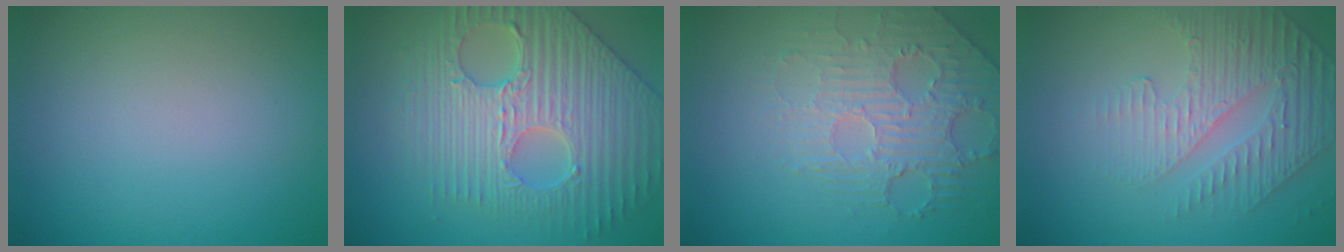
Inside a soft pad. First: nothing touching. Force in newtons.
{"total": 7.3, "press": 6.1, "slide": 4.0}
{"total": 2.9, "press": 2.4, "slide": 1.6}
{"total": 4.7, "press": 3.1, "slide": 3.5}